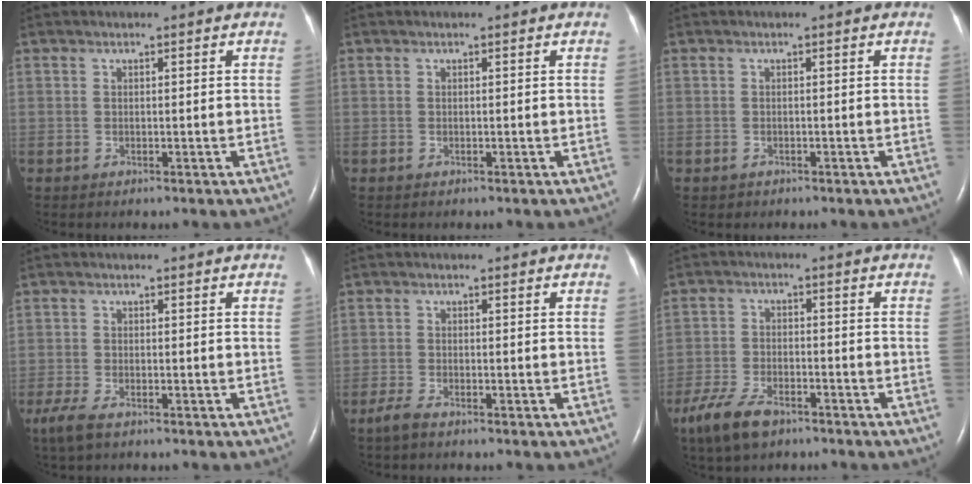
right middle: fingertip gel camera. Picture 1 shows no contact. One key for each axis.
{"total": 0.0}
{"total": 0.6, "fx": -0.4, "fy": 0.5, "fz": 0.0, "tx": -0.007, "ty": 0.002, "tz": -0.006}
{"total": 4.6, "fx": -3.1, "fy": 1.5, "fz": 3.1, "tx": -0.071, "ty": -0.014, "tz": -0.054}
{"total": 2.1, "fx": -1.7, "fy": 0.4, "fz": 1.3, "tx": -0.038, "ty": -0.006, "tz": -0.034}
{"total": 7.8, "fx": -5.5, "fy": 3.1, "fz": 4.6, "tx": -0.103, "ty": -0.012, "tz": -0.102}